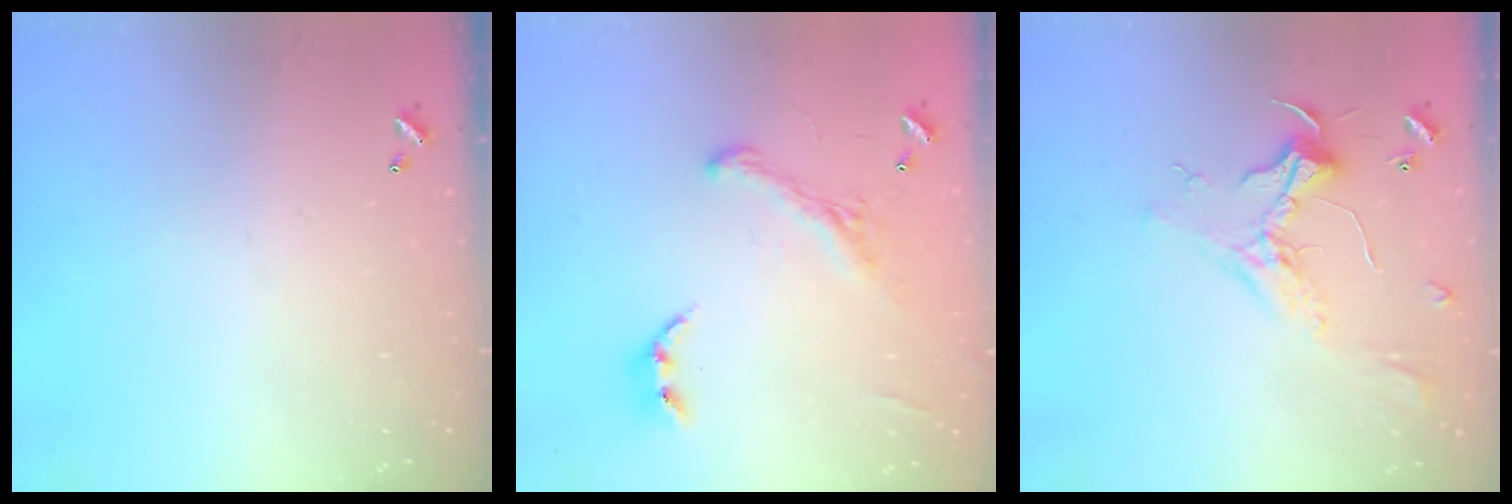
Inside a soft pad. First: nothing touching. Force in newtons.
{"total": 2.9, "press": 2.7, "slide": 1.2}
{"total": 2.5, "press": 2.3, "slide": 0.8}